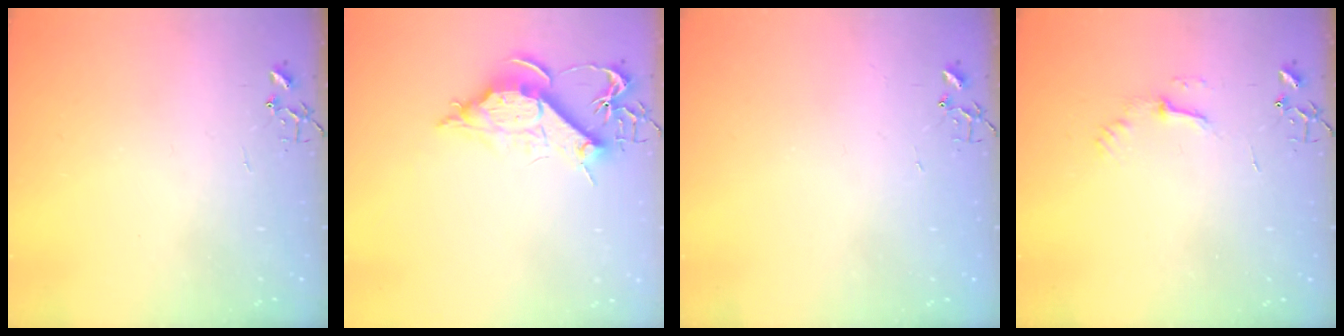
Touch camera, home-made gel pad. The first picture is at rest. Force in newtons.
{"total": 11.1, "press": 11.1, "slide": 1.2}
{"total": 1.5, "press": 1.5, "slide": 0.3}
{"total": 5.8, "press": 5.8, "slide": 0.6}